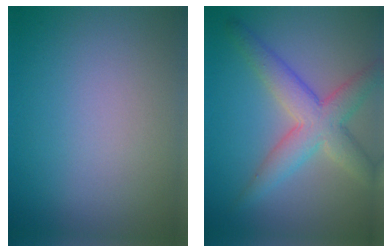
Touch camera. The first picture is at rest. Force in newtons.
{"total": 5.4, "press": 5.3, "slide": 0.2}